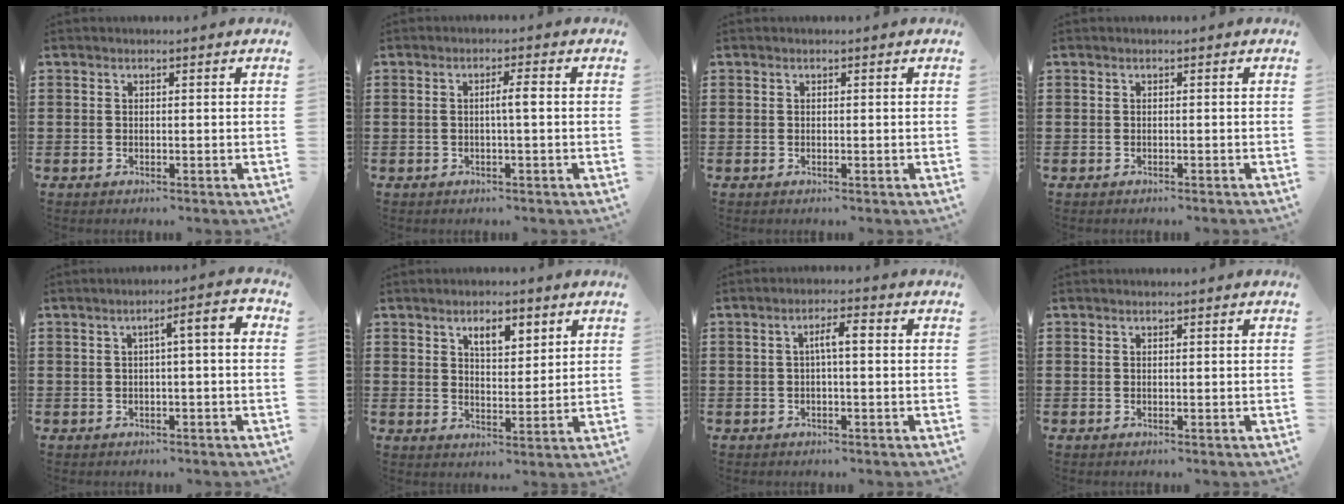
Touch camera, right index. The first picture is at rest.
{"total": 2.4, "force": [-0.1, 0.0, 2.4], "torque": [-0.045, -0.001, -0.006]}
{"total": 0.0}
{"total": 0.0}
{"total": 3.9, "force": [-0.3, 0.3, 3.9], "torque": [-0.072, 0.005, -0.012]}
{"total": 4.3, "force": [2.7, 1.8, 2.8], "torque": [-0.047, 0.002, 0.045]}
{"total": 3.2, "force": [0.0, 0.6, 3.2], "torque": [-0.059, 0.008, -0.004]}
{"total": 0.0}